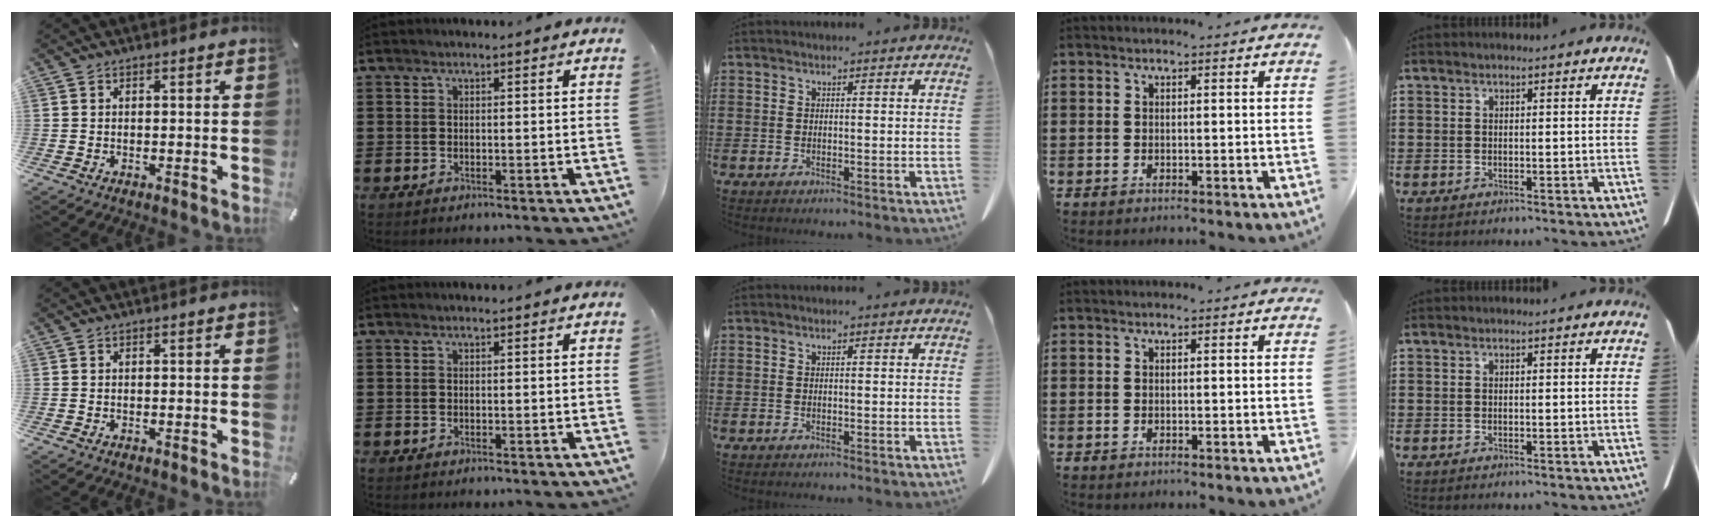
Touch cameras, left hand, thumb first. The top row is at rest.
{}